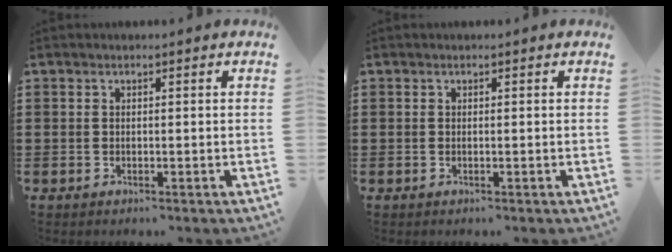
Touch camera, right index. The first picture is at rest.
{"total": 0.0}